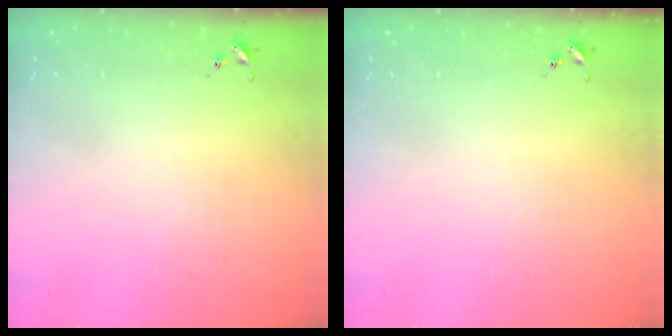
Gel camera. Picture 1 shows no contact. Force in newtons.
{"total": 0.0}